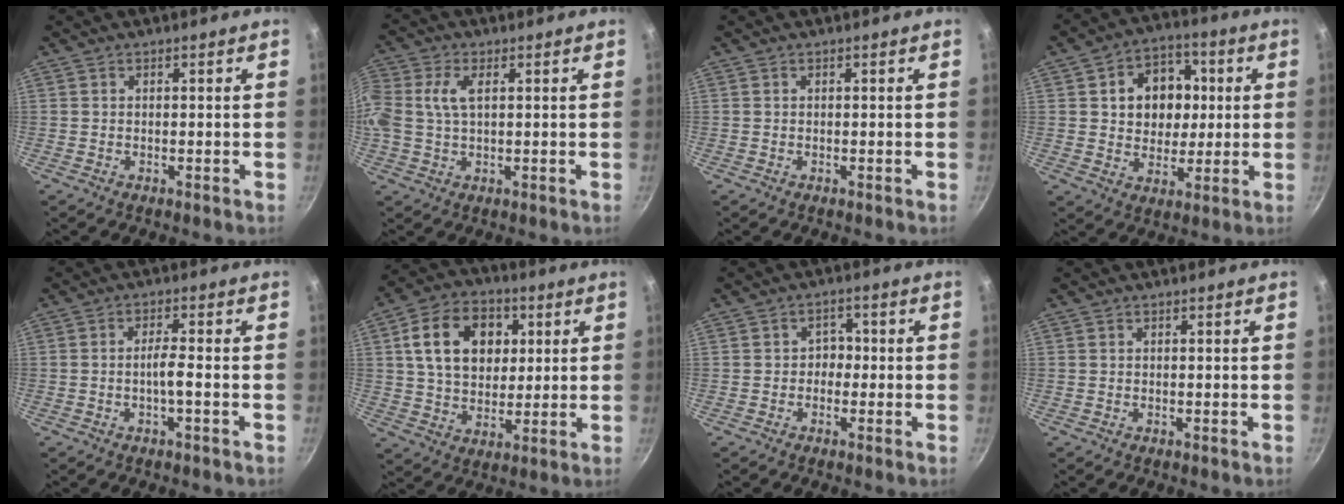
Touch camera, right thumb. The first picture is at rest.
{"total": 6.7, "force": [1.4, 4.0, 5.2], "torque": [-0.108, 0.012, 0.020]}
{"total": 0.0}
{"total": 12.9, "force": [2.1, 10.5, 7.3], "torque": [-0.066, 0.006, 0.032]}
{"total": 4.7, "force": [-1.7, 0.4, 4.3], "torque": [-0.088, 0.022, -0.034]}
{"total": 15.5, "force": [3.9, 11.4, 9.8], "torque": [-0.139, 0.005, 0.060]}
{"total": 2.8, "force": [-0.7, 2.4, 1.2], "torque": [0.010, 0.011, -0.015]}
{"total": 0.0}